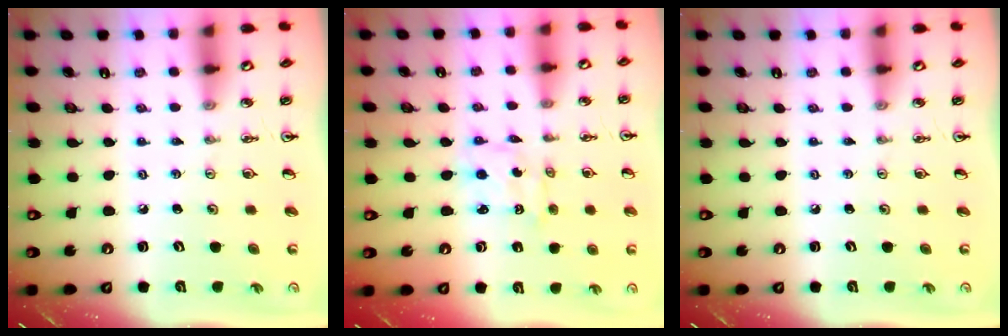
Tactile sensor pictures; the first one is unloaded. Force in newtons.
{"total": 1.4, "press": 1.4, "slide": 0.2}
{"total": 0.0}